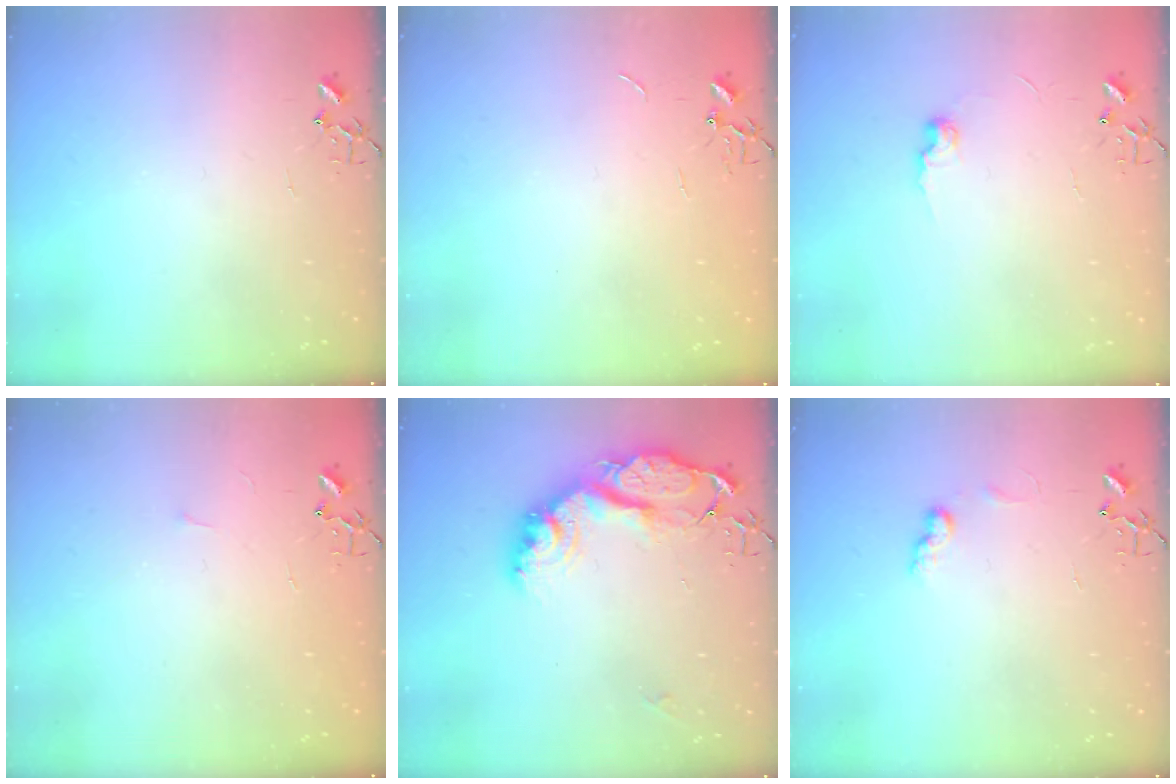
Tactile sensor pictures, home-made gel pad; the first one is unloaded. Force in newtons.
{"total": 0.7, "press": 0.7, "slide": 0.1}
{"total": 6.1, "press": 6.1, "slide": 0.3}
{"total": 2.7, "press": 2.6, "slide": 0.4}
{"total": 17.3, "press": 17.3, "slide": 1.5}
{"total": 7.2, "press": 7.2, "slide": 0.2}